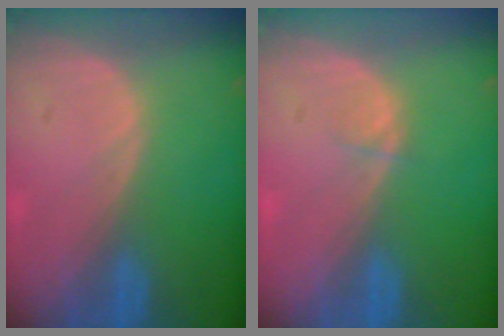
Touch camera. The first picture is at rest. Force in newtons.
{"total": 0.8, "press": 0.8, "slide": 0.1}